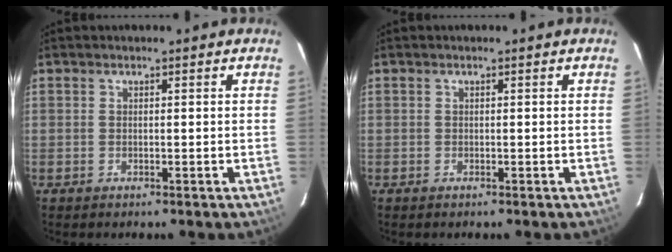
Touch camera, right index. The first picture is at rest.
{"total": 0.0}